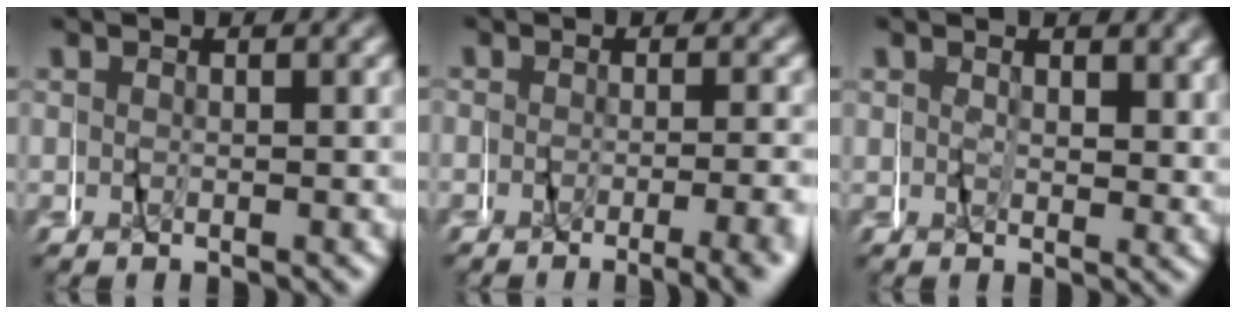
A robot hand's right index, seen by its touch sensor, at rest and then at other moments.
{"total": 2.9, "force": [-2.0, 0.7, 2.0], "torque": [-0.018, -0.007, -0.032]}
{"total": 1.6, "force": [1.2, 1.0, 0.4], "torque": [-0.010, -0.002, 0.019]}